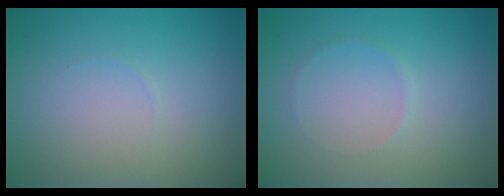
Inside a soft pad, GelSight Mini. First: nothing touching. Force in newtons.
{"total": 0.5, "press": 0.5, "slide": 0.1}